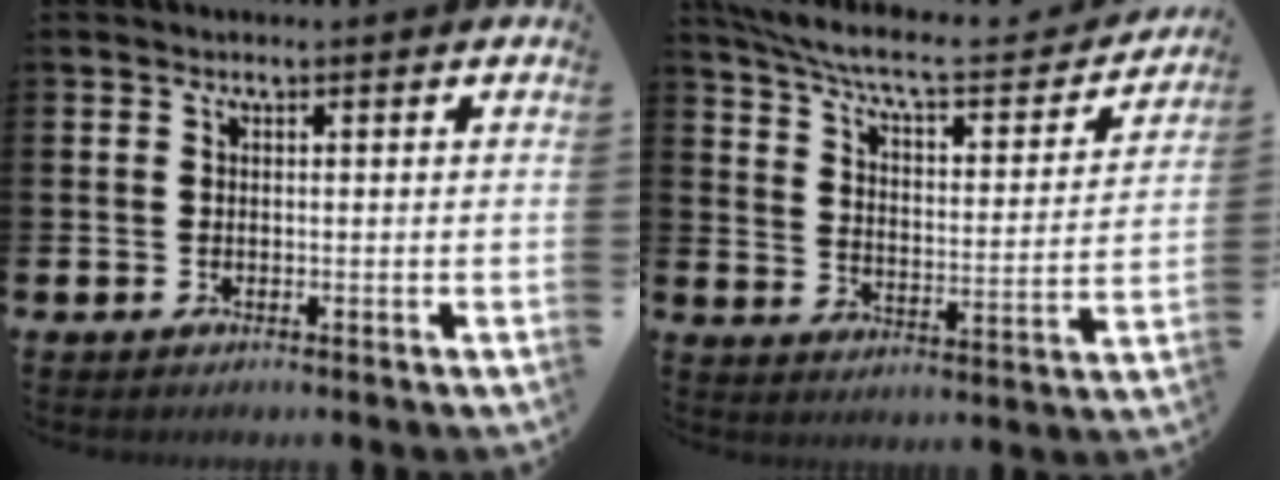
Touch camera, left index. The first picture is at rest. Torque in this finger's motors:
{"motor_torque": [1.02, -1.11, 0.14, 0.11]}